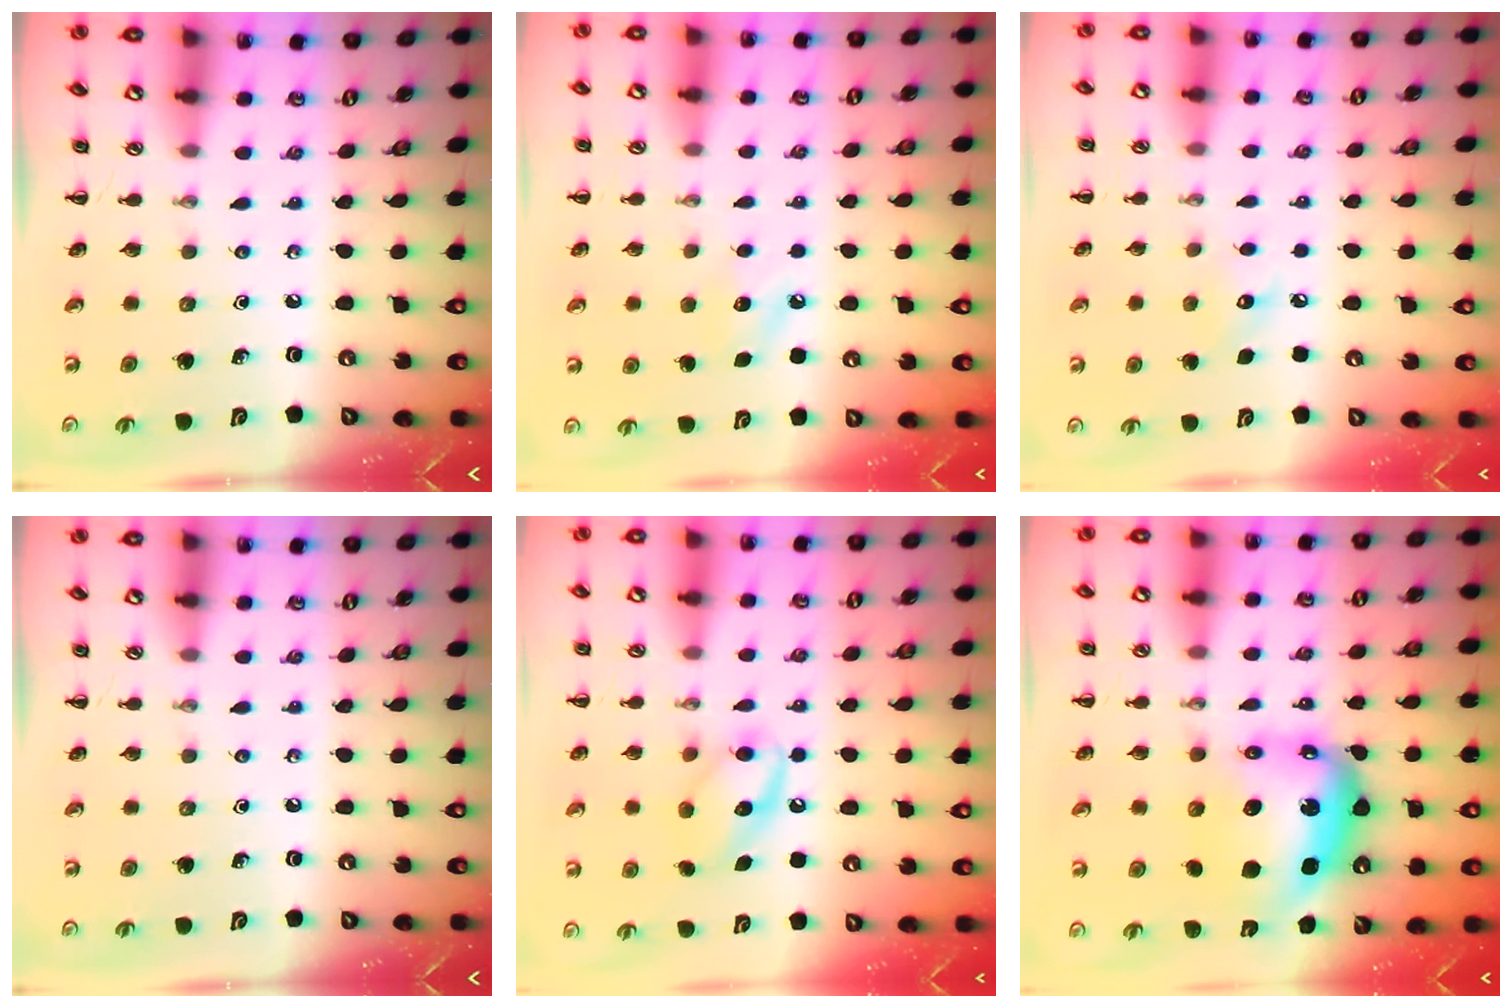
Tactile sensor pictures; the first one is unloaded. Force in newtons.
{"total": 7.0, "press": 6.8, "slide": 1.8}
{"total": 5.9, "press": 5.7, "slide": 1.2}
{"total": 0.0}
{"total": 12.8, "press": 12.8, "slide": 1.2}
{"total": 10.2, "press": 9.8, "slide": 3.0}